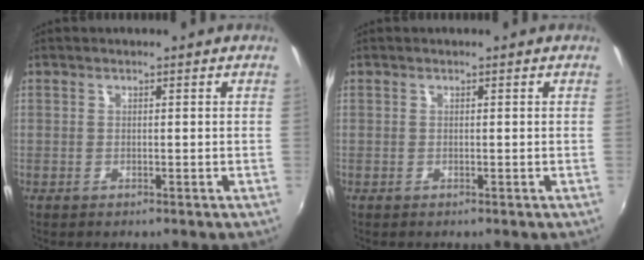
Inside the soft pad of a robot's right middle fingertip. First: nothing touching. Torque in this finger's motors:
{"motor_torque": [0.00, 0.00, 0.00, 0.00]}